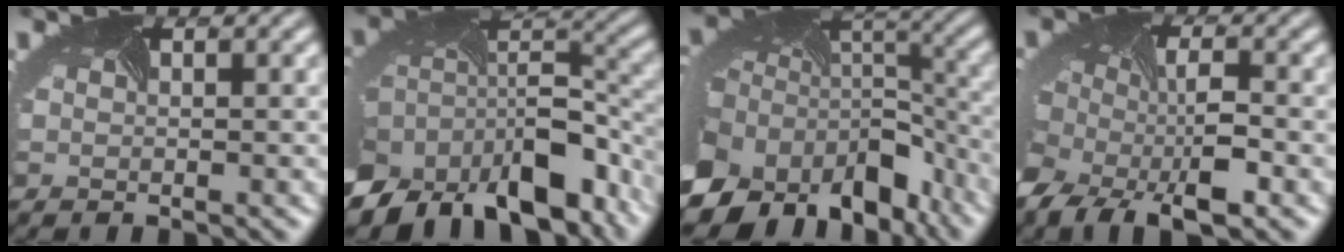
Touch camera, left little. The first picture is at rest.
{"total": 18.0, "force": [-9.7, 10.7, 10.7], "torque": [-0.230, -0.049, -0.121]}
{"total": 19.8, "force": [-10.0, 12.9, 11.2], "torque": [-0.245, -0.048, -0.105]}
{"total": 10.7, "force": [-5.3, 5.9, 7.2], "torque": [-0.141, -0.042, -0.073]}